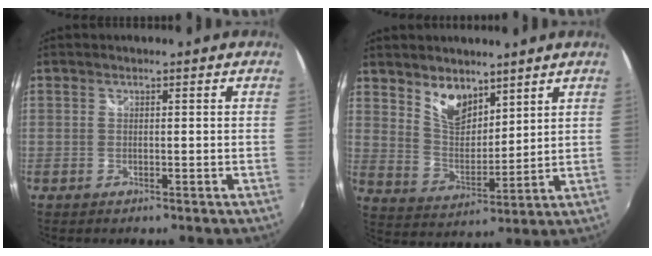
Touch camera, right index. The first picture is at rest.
{"total": 8.5, "force": [6.0, 4.4, 4.0], "torque": [-0.062, -0.001, 0.118]}